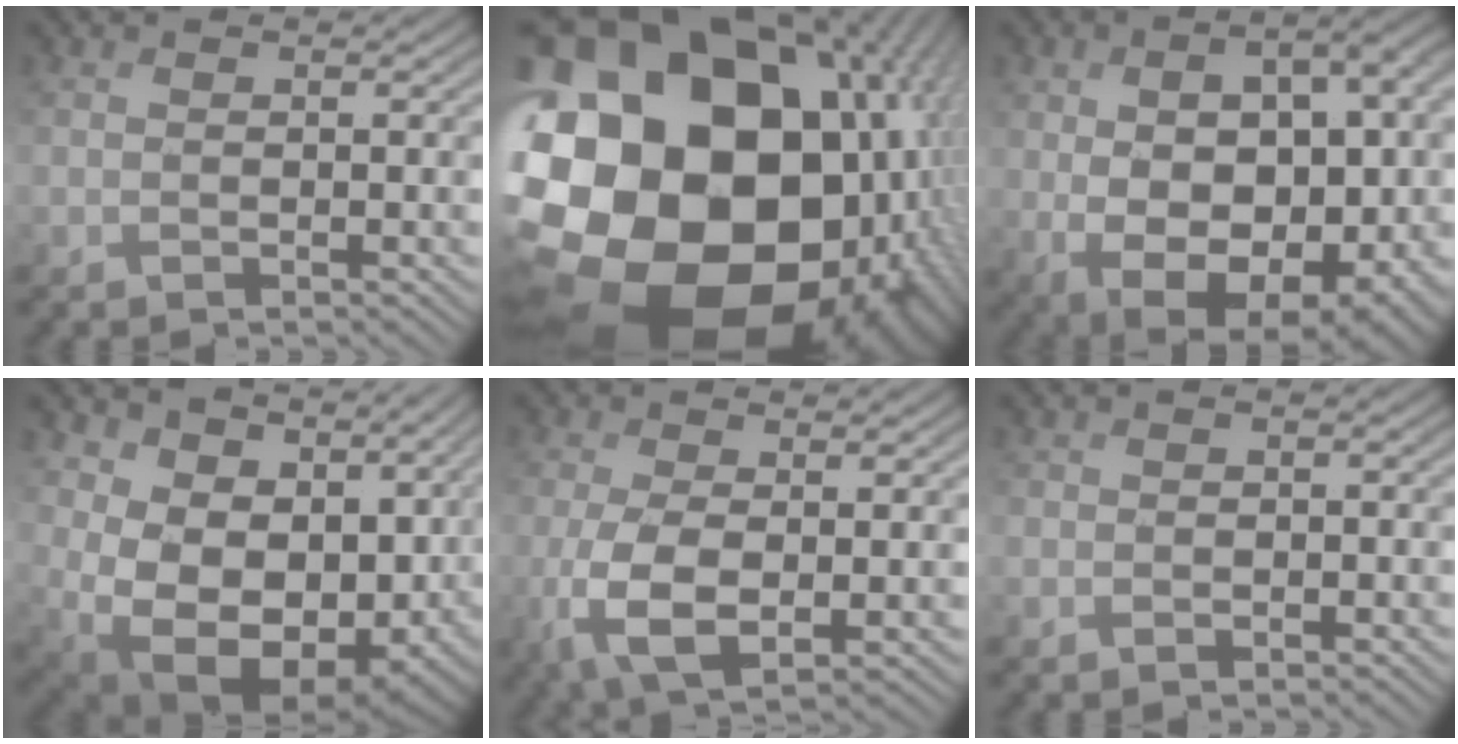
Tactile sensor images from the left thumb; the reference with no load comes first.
{"total": 26.9, "force": [-4.3, 22.8, 13.6], "torque": [-0.278, -0.027, -0.099]}
{"total": 18.6, "force": [-0.6, 11.4, 14.7], "torque": [-0.213, -0.033, 0.025]}
{"total": 16.9, "force": [1.6, 11.7, 12.2], "torque": [-0.247, -0.040, 0.082]}
{"total": 7.0, "force": [-1.5, 3.3, 5.9], "torque": [-0.143, -0.013, -0.025]}
{"total": 0.8, "force": [-0.5, 0.6, 0.0], "torque": [0.004, -0.006, -0.008]}